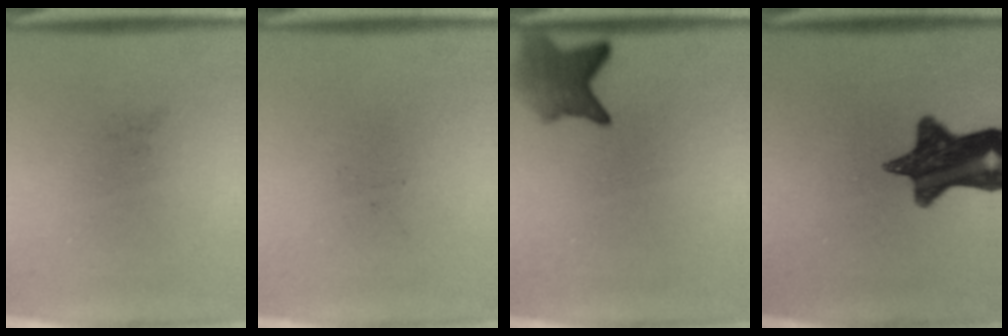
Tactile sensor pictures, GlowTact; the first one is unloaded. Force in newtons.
{"total": 0.0}
{"total": 4.7}
{"total": 13.1}